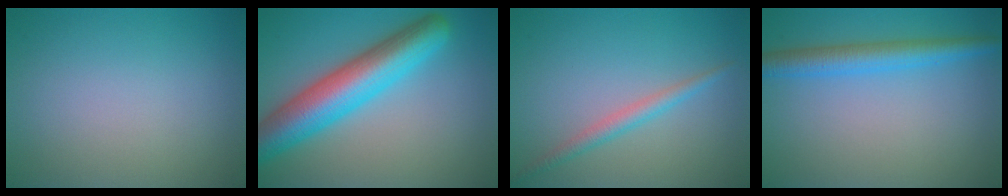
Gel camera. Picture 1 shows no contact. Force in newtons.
{"total": 8.5, "press": 8.5, "slide": 0.3}
{"total": 1.9, "press": 1.9, "slide": 0.1}
{"total": 3.7, "press": 3.7, "slide": 0.1}